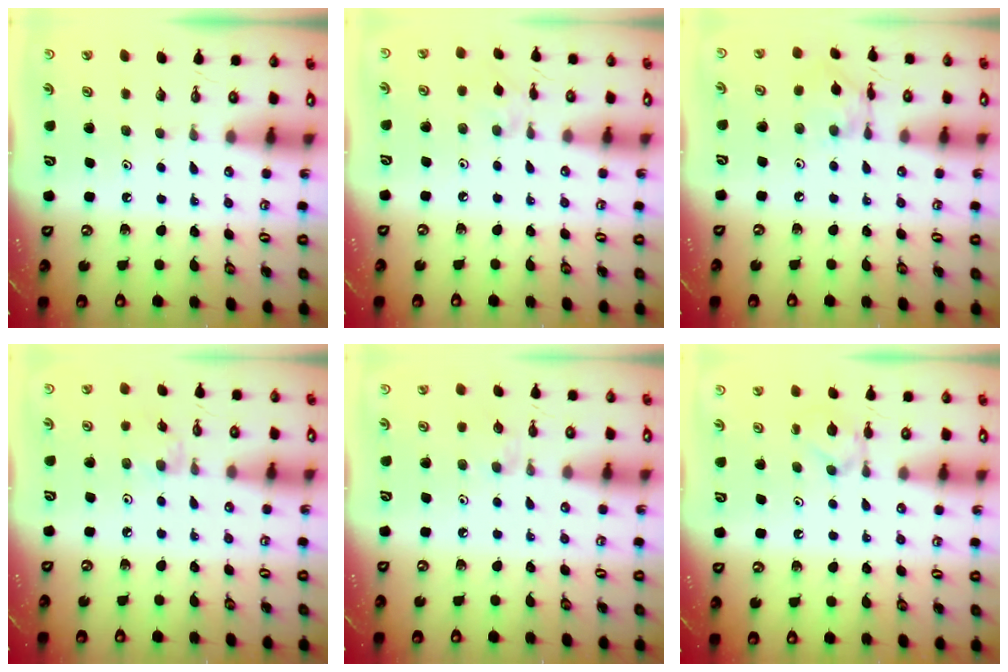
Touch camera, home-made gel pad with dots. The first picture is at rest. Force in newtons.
{"total": 1.8, "press": 1.7, "slide": 0.5}
{"total": 6.1, "press": 6.1, "slide": 0.2}
{"total": 2.2, "press": 2.2, "slide": 0.4}
{"total": 2.6, "press": 2.5, "slide": 0.4}
{"total": 6.2, "press": 6.1, "slide": 1.0}